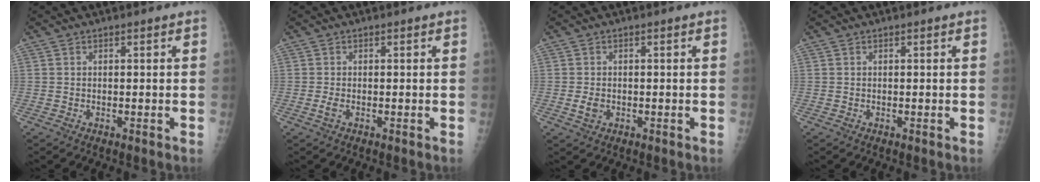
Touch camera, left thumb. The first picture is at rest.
{"total": 1.1, "force": [-0.3, 0.5, 1.0], "torque": [-0.026, -0.003, -0.007]}
{"total": 2.1, "force": [-0.5, 1.5, 1.4], "torque": [-0.026, -0.001, -0.007]}
{"total": 0.0}